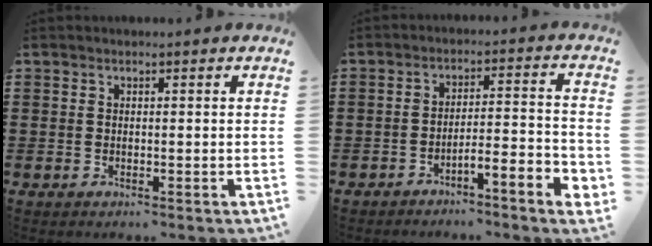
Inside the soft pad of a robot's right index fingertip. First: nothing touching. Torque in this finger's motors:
{"motor_torque": [0.57, -0.55, 0.38, 0.06]}